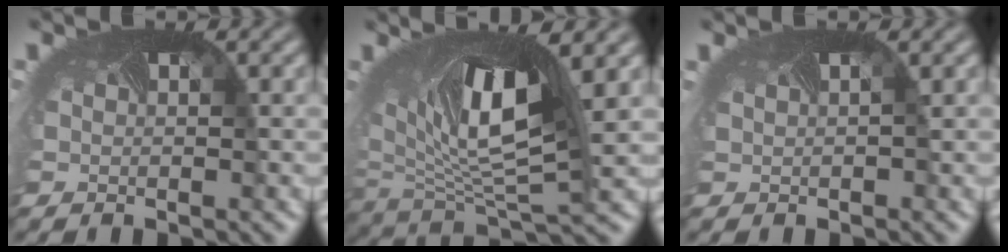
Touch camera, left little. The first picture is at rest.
{"total": 10.0, "force": [2.6, 4.0, 8.7], "torque": [-0.157, -0.005, 0.041]}
{"total": 1.2, "force": [0.6, 0.7, 0.8], "torque": [-0.011, 0.014, 0.001]}